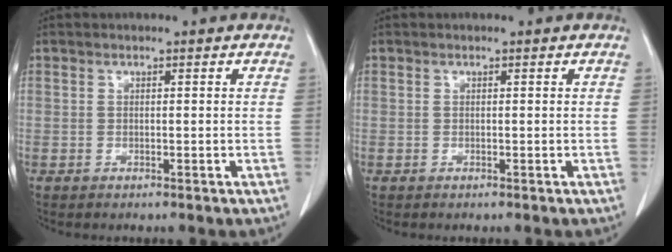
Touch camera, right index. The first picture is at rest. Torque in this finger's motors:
{"motor_torque": [-0.01, 0.02, -0.01, 0.00]}